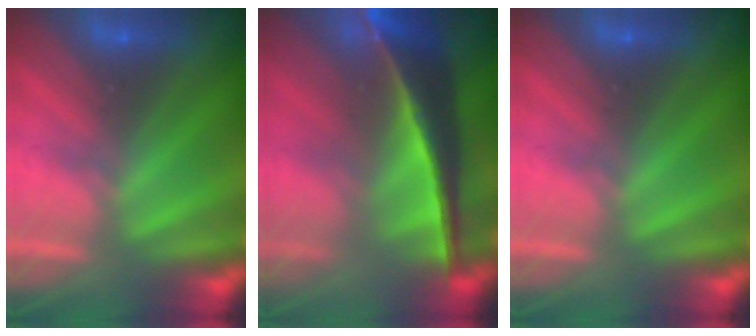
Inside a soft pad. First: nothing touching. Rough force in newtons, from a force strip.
{"total": 7.6}
{"total": 0.0}